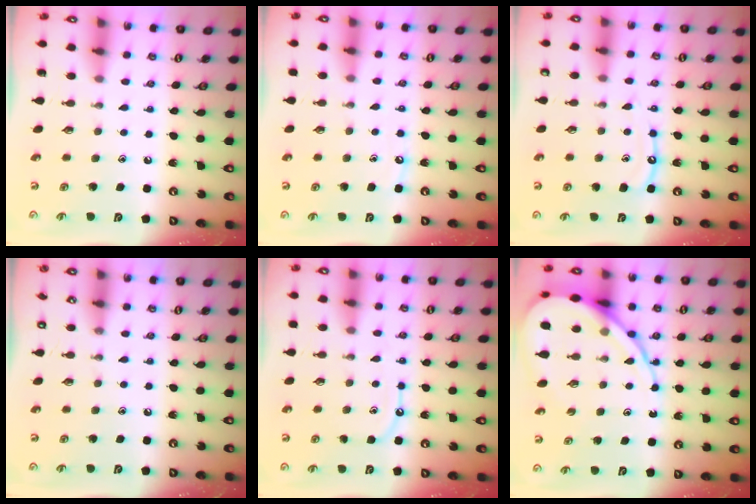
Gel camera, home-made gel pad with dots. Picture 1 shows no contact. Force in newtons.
{"total": 4.2, "press": 4.2, "slide": 0.6}
{"total": 9.1, "press": 9.1, "slide": 0.9}
{"total": 0.0}
{"total": 6.1, "press": 6.1, "slide": 0.7}
{"total": 14.9, "press": 14.9, "slide": 1.6}